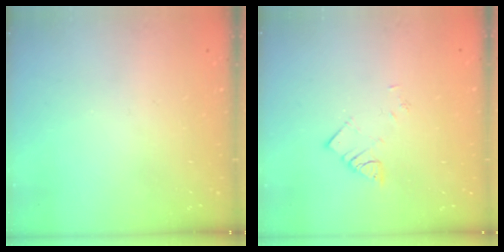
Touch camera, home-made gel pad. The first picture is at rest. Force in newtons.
{"total": 3.7, "press": 3.7, "slide": 0.1}